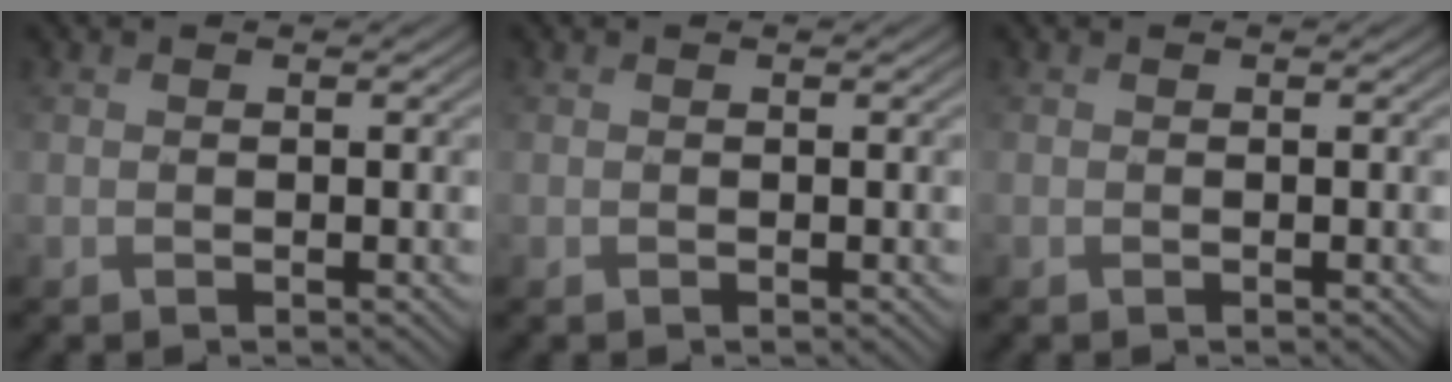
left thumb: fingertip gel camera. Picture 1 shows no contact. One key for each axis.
{"total": 0.0}
{"total": 0.0}